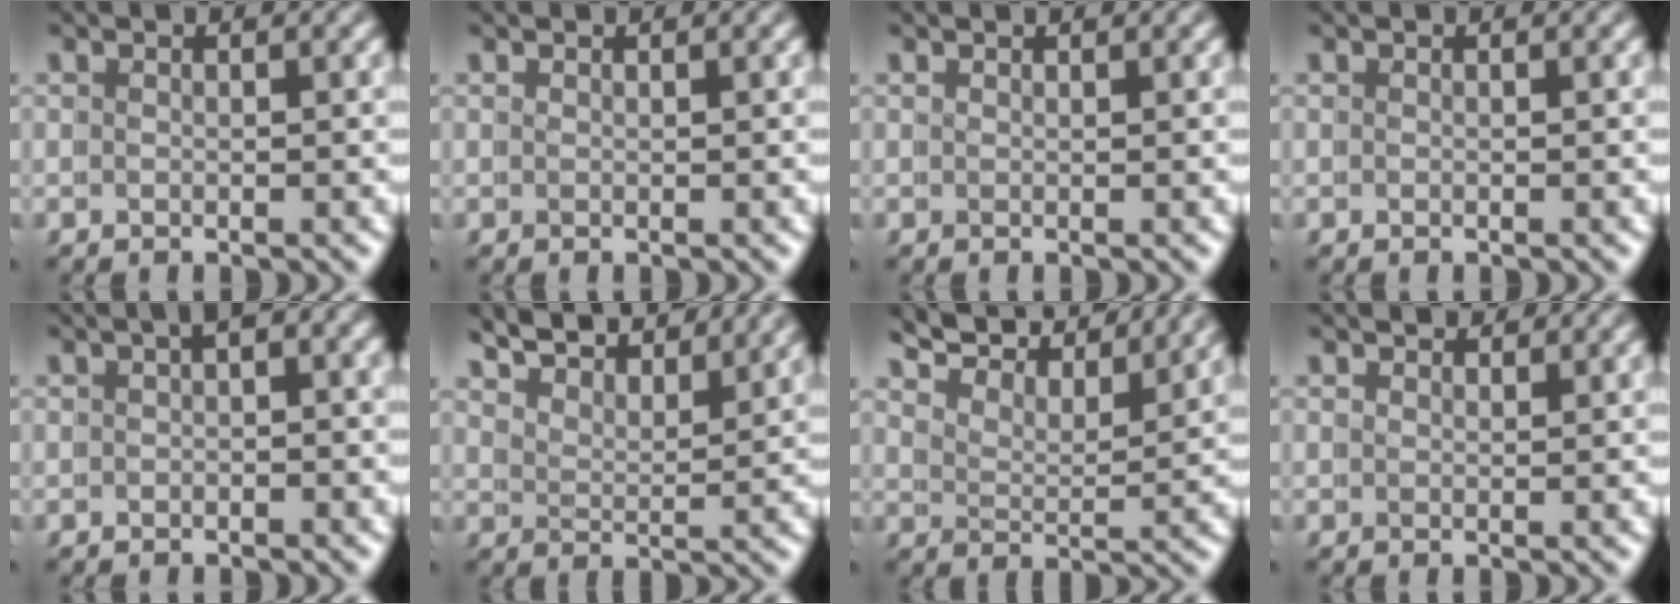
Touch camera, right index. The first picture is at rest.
{"total": 0.0}
{"total": 0.5, "force": [0.3, -0.4, -0.1], "torque": [-0.002, -0.002, 0.006]}
{"total": 0.0}
{"total": 2.0, "force": [0.3, 1.1, 1.6], "torque": [-0.006, 0.014, -0.004]}
{"total": 6.3, "force": [6.2, 0.3, 1.4], "torque": [-0.027, 0.011, 0.095]}
{"total": 8.4, "force": [8.0, 1.0, 2.4], "torque": [-0.044, 0.023, 0.119]}
{"total": 1.5, "force": [1.4, -0.5, -0.1], "torque": [0.009, 0.000, 0.023]}